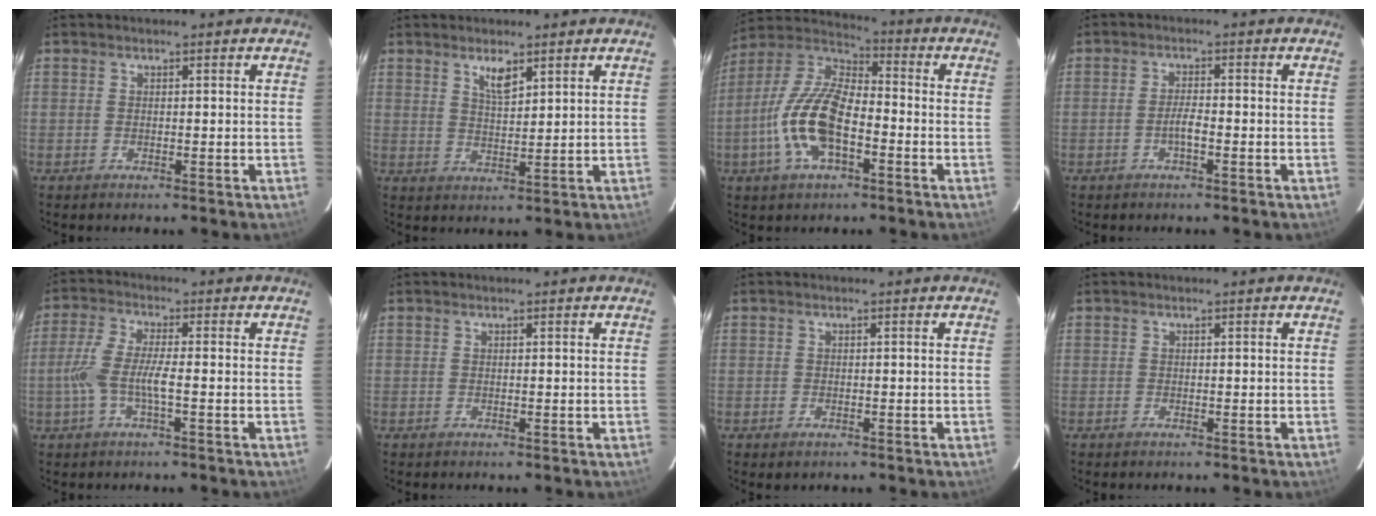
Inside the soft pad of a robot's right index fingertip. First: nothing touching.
{"total": 4.0, "force": [2.6, 1.3, 2.8], "torque": [-0.048, -0.004, 0.048]}
{"total": 15.0, "force": [-4.6, 6.6, 12.7], "torque": [-0.265, 0.003, -0.091]}
{"total": 2.5, "force": [-1.1, 0.3, 2.1], "torque": [-0.043, 0.004, -0.022]}
{"total": 6.8, "force": [-1.6, 1.0, 6.6], "torque": [-0.145, 0.001, -0.032]}
{"total": 0.0}
{"total": 1.0, "force": [-0.6, 0.8, 0.4], "torque": [-0.006, -0.001, -0.008]}
{"total": 0.0}